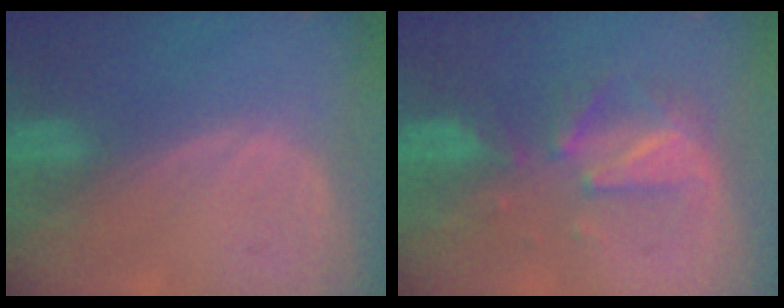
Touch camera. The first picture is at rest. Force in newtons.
{"total": 6.0, "press": 6.0, "slide": 0.6}